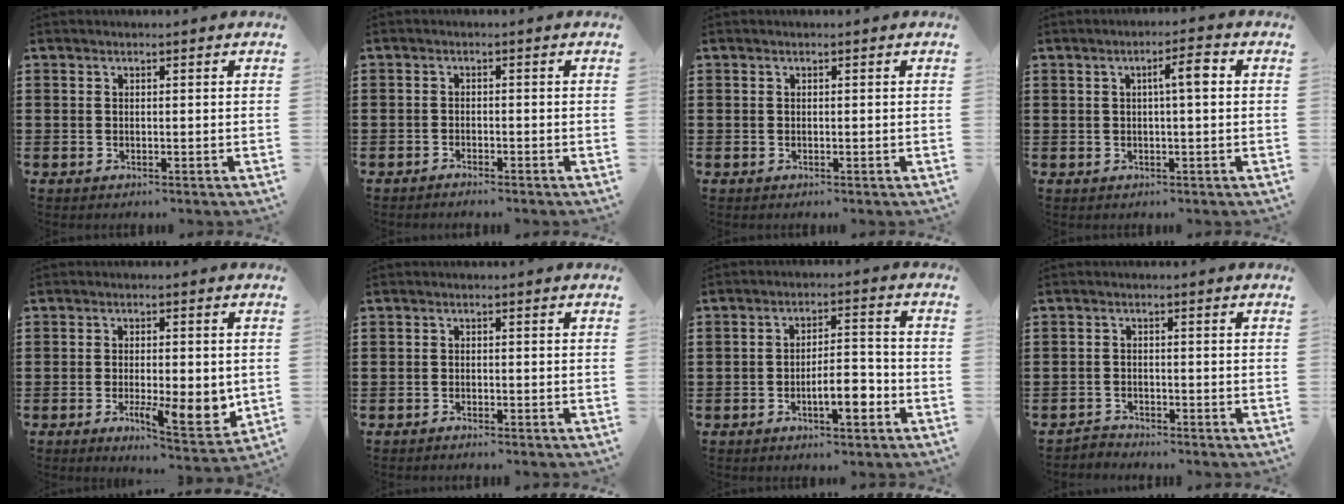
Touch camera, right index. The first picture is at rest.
{"total": 1.2, "force": [-1.2, 0.1, 0.1], "torque": [-0.005, 0.003, -0.024]}
{"total": 0.0}
{"total": 3.6, "force": [0.6, 0.5, 3.5], "torque": [-0.059, 0.004, 0.004]}
{"total": 7.9, "force": [-1.8, 2.6, 7.2], "torque": [-0.105, -0.017, -0.029]}
{"total": 0.9, "force": [-0.9, 0.1, 0.1], "torque": [-0.003, 0.001, -0.019]}
{"total": 6.4, "force": [-2.7, 2.2, 5.4], "torque": [-0.079, 0.005, -0.049]}
{"total": 1.9, "force": [-1.8, 0.3, -0.1], "torque": [-0.005, 0.003, -0.041]}